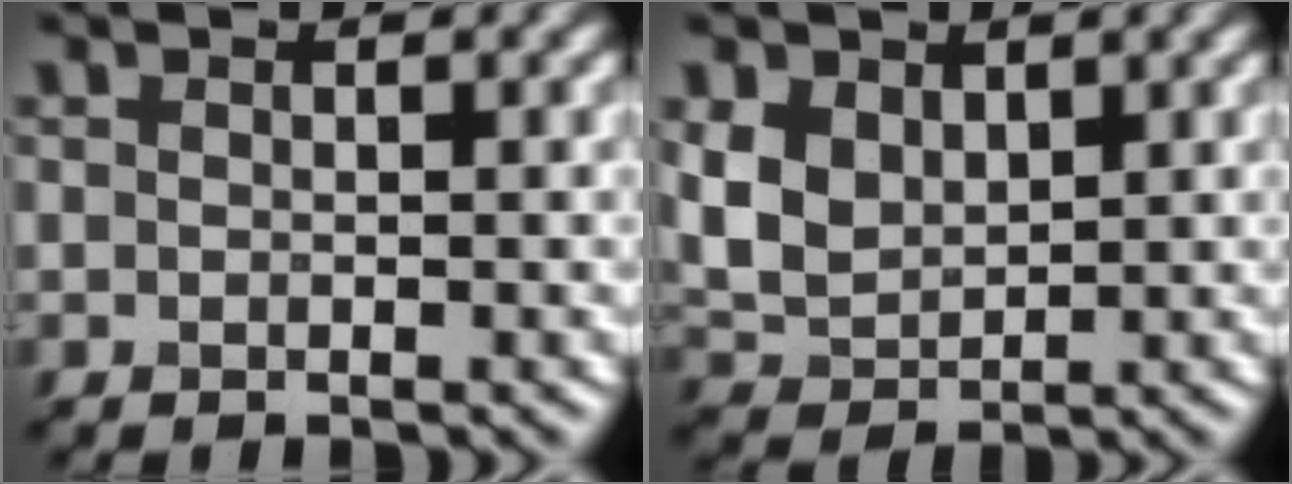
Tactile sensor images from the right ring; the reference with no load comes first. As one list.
[{"total": 4.4, "force": [1.4, 3.2, 2.7], "torque": [-0.072, -0.002, 0.028]}]